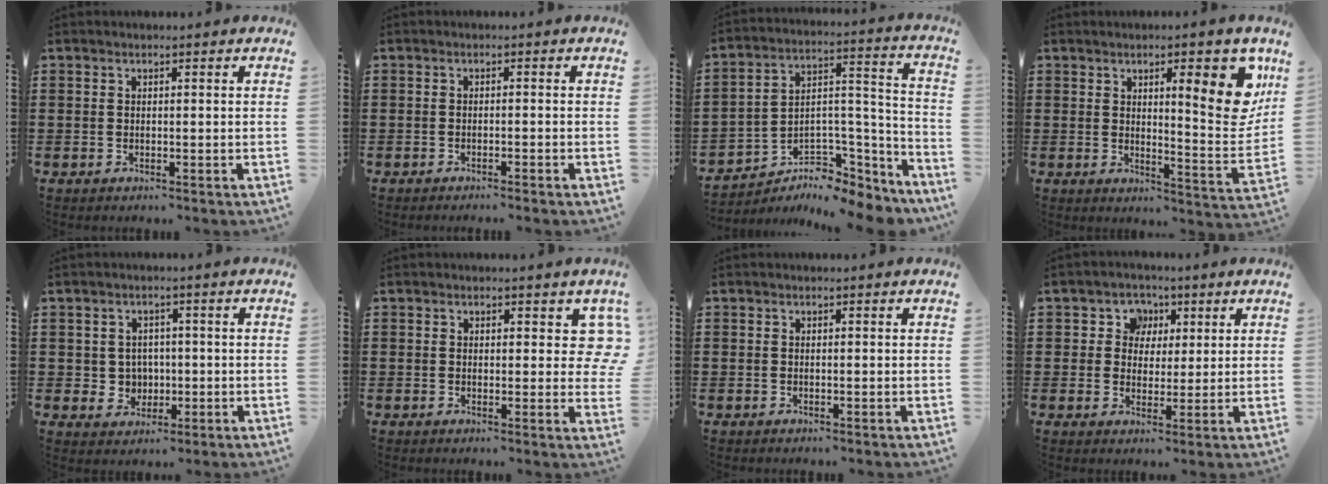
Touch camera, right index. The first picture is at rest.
{"total": 0.9, "force": [-0.9, -0.2, 0.2], "torque": [-0.007, -0.002, -0.018]}
{"total": 5.0, "force": [-3.8, 3.1, 1.1], "torque": [-0.024, -0.009, -0.070]}
{"total": 10.7, "force": [5.1, 2.5, 9.1], "torque": [-0.124, -0.028, 0.077]}
{"total": 3.5, "force": [0.0, 3.4, 0.9], "torque": [-0.033, 0.009, -0.002]}
{"total": 4.6, "force": [1.7, 2.7, 3.3], "torque": [-0.031, -0.004, 0.024]}
{"total": 0.0}
{"total": 4.1, "force": [1.2, 3.9, 0.7], "torque": [-0.031, 0.009, 0.016]}